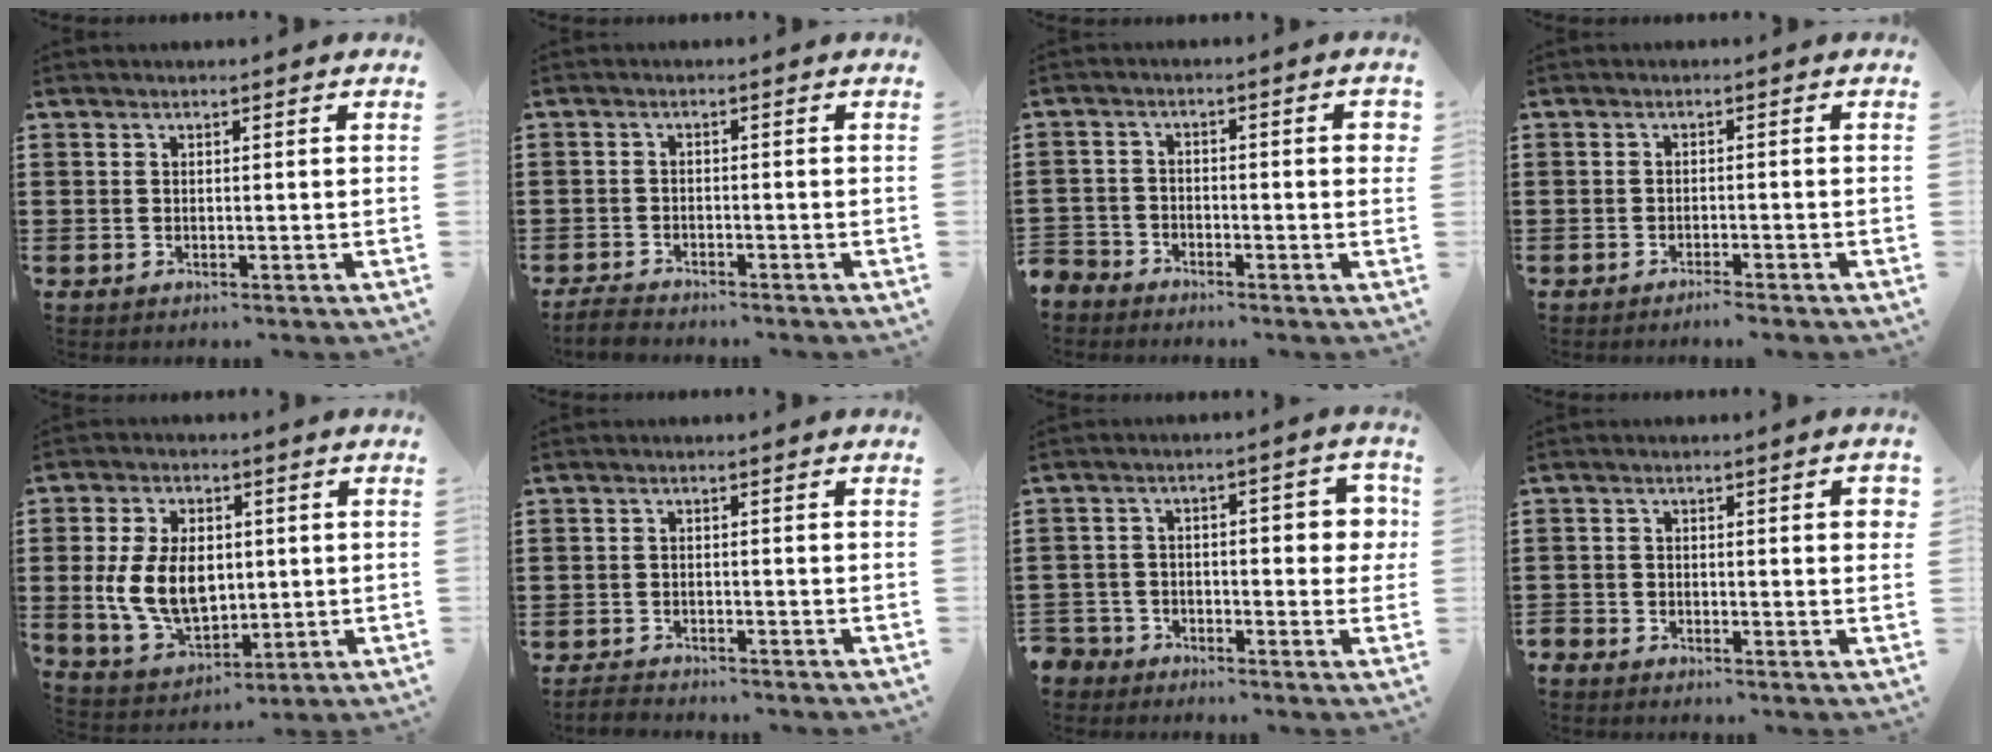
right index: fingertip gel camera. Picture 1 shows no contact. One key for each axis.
{"total": 2.4, "fx": -2.4, "fy": 0.4, "fz": 0.4, "tx": -0.018, "ty": -0.001, "tz": -0.051}
{"total": 3.2, "fx": -2.9, "fy": 1.0, "fz": 0.9, "tx": -0.023, "ty": 0.003, "tz": -0.065}
{"total": 1.5, "fx": -1.4, "fy": -0.1, "fz": 0.5, "tx": -0.010, "ty": 0.001, "tz": -0.027}
{"total": 10.2, "fx": 0.2, "fy": 6.6, "fz": 7.7, "tx": -0.173, "ty": 0.006, "tz": 0.001}
{"total": 1.8, "fx": -1.8, "fy": 0.2, "fz": 0.0, "tx": -0.007, "ty": 0.000, "tz": -0.038}
{"total": 4.6, "fx": -2.3, "fy": 3.1, "fz": 2.5, "tx": -0.050, "ty": 0.014, "tz": -0.051}
{"total": 1.9, "fx": -1.3, "fy": 0.7, "fz": 1.3, "tx": -0.019, "ty": 0.006, "tz": -0.027}